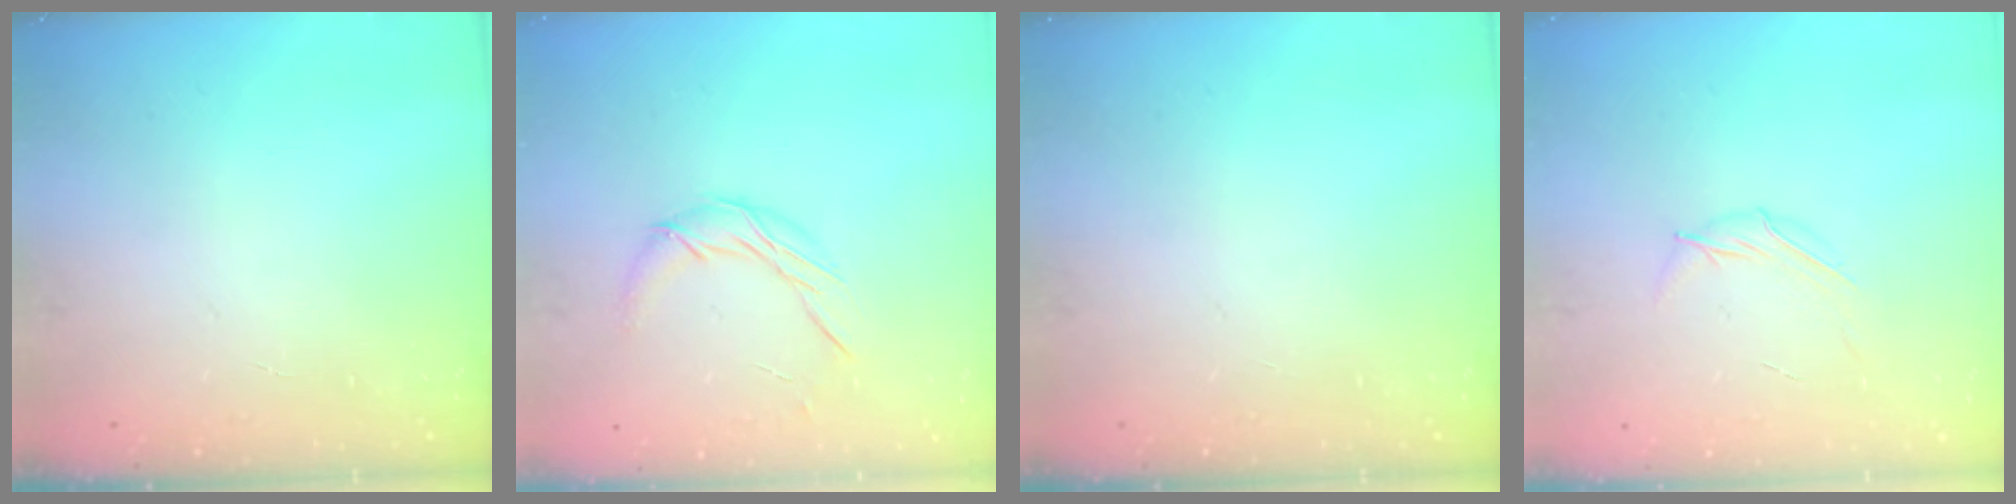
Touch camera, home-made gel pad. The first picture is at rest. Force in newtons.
{"total": 7.9, "press": 7.9, "slide": 0.2}
{"total": 0.0}
{"total": 5.2, "press": 5.1, "slide": 1.0}